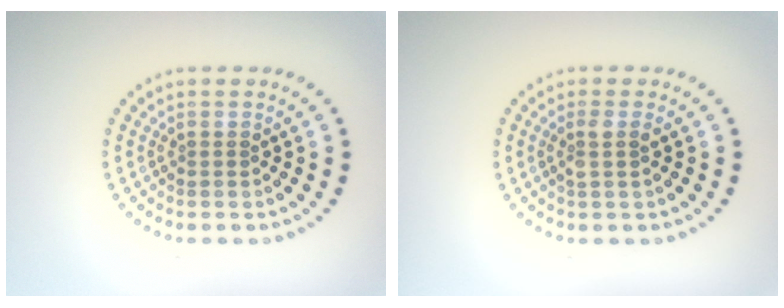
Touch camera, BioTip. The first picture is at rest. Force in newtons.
{"total": 1.5, "press": 1.2, "slide": 0.9}